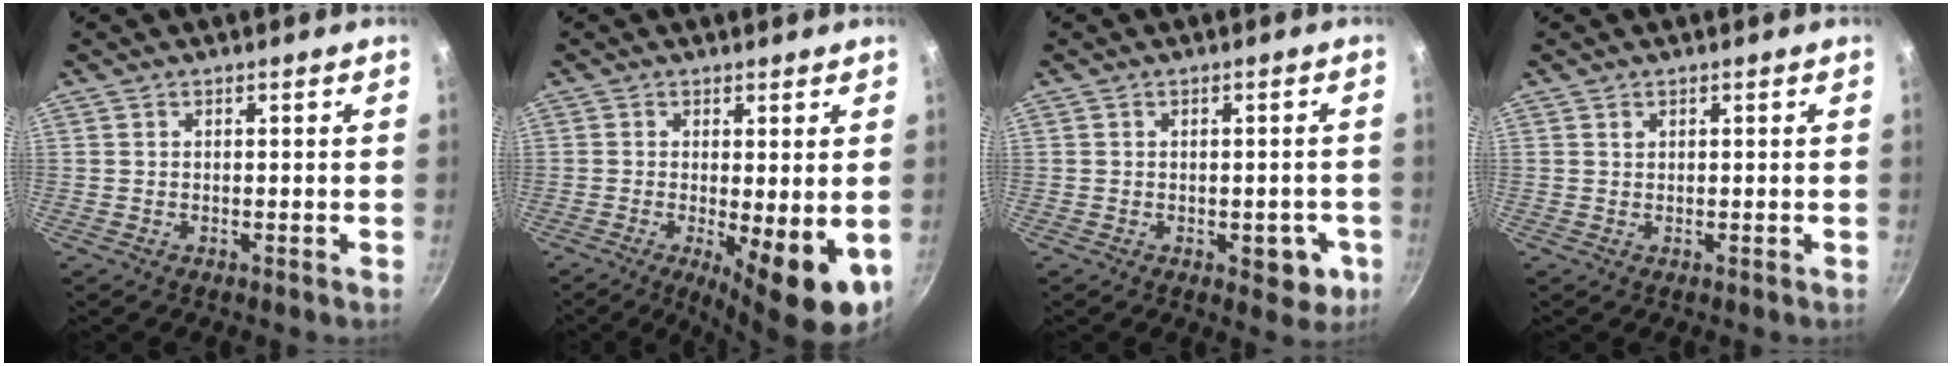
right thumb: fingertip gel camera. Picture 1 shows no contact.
{"total": 10.1, "force": [-2.0, 2.8, 9.5], "torque": [-0.118, -0.009, -0.017]}
{"total": 5.9, "force": [-1.8, 3.5, 4.4], "torque": [-0.023, 0.008, -0.018]}
{"total": 0.6, "force": [0.3, 0.5, 0.2], "torque": [-0.003, 0.000, 0.005]}